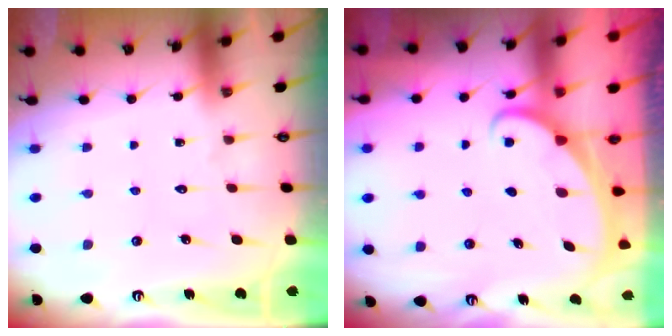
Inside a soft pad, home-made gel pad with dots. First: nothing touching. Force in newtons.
{"total": 1.6, "press": 1.6, "slide": 0.1}